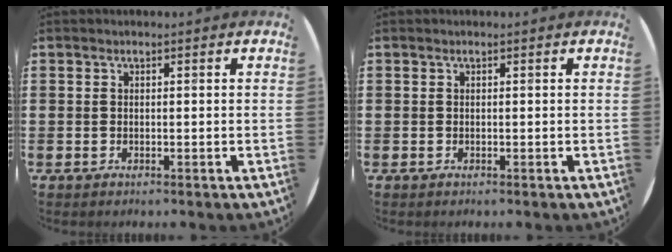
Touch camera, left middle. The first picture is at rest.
{"total": 0.0}